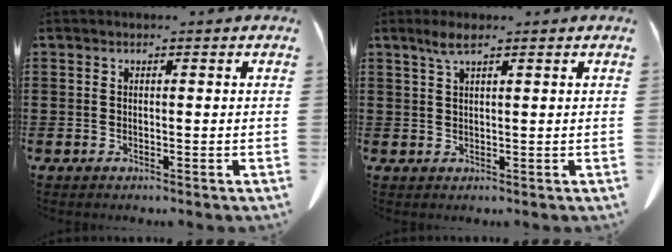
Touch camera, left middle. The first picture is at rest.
{"total": 2.7, "force": [1.7, 0.4, 2.1], "torque": [-0.044, 0.002, 0.029]}